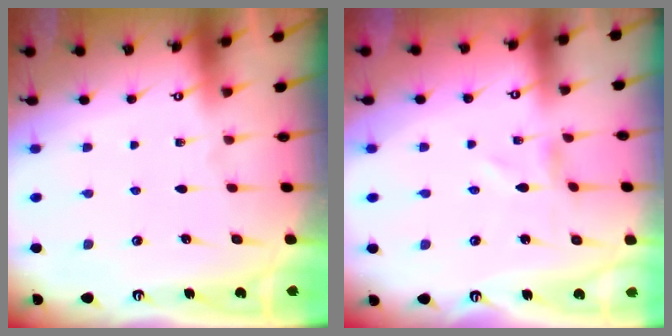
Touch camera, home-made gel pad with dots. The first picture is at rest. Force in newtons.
{"total": 0.8, "press": 0.8, "slide": 0.1}